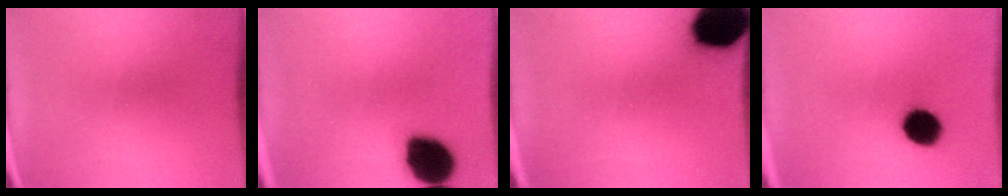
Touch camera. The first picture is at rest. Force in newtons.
{"total": 16.2}
{"total": 17.4}
{"total": 9.5}